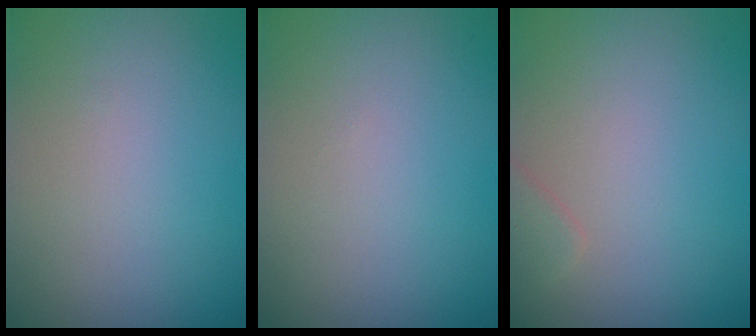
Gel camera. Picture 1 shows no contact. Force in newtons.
{"total": 0.0}
{"total": 1.2, "press": 1.2, "slide": 0.0}